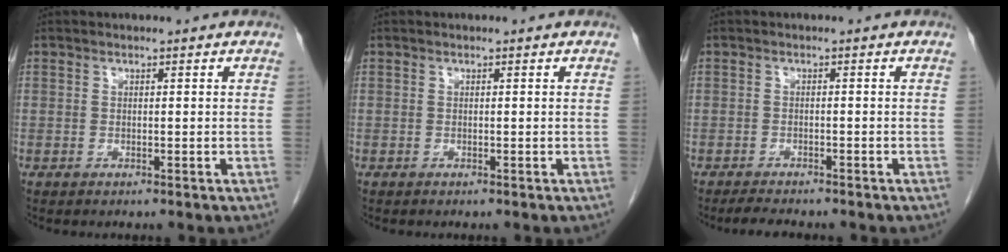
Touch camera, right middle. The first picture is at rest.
{"total": 0.0}
{"total": 3.6, "force": [-3.2, 0.5, 1.5], "torque": [-0.028, -0.010, -0.049]}